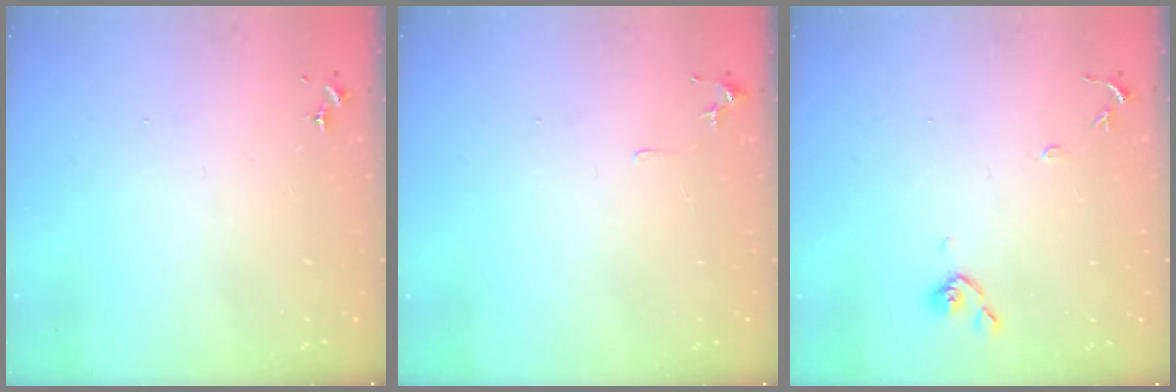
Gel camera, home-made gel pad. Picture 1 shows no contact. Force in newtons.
{"total": 5.7, "press": 5.6, "slide": 0.6}
{"total": 8.6, "press": 8.6, "slide": 0.7}